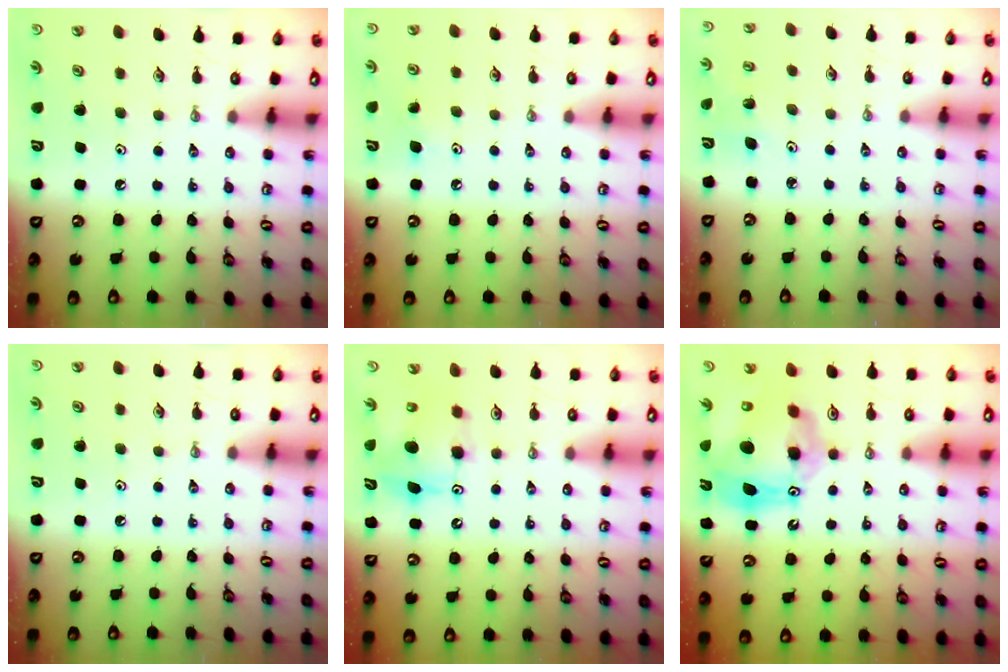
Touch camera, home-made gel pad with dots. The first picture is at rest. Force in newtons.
{"total": 5.2, "press": 5.0, "slide": 1.5}
{"total": 2.4, "press": 2.2, "slide": 1.0}
{"total": 0.0}
{"total": 7.7, "press": 7.7, "slide": 0.4}
{"total": 16.2, "press": 16.1, "slide": 1.5}